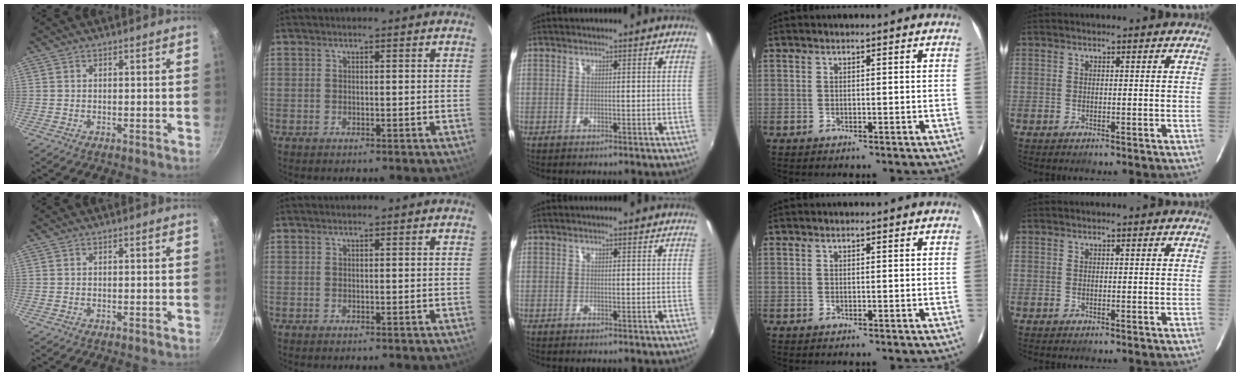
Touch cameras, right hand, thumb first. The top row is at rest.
{}